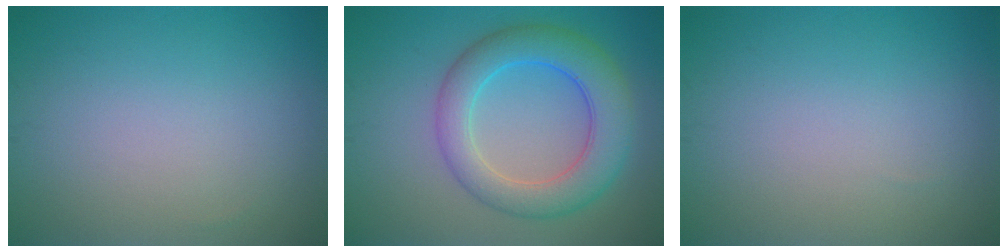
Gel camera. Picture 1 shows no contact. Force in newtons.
{"total": 6.5, "press": 6.5, "slide": 0.2}
{"total": 0.0}